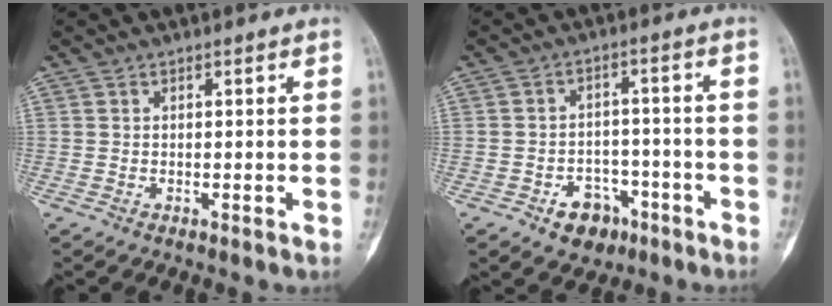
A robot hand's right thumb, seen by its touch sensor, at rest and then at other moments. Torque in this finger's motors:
{"motor_torque": [1.32, 0.80, 0.67, -0.83, 0.10]}